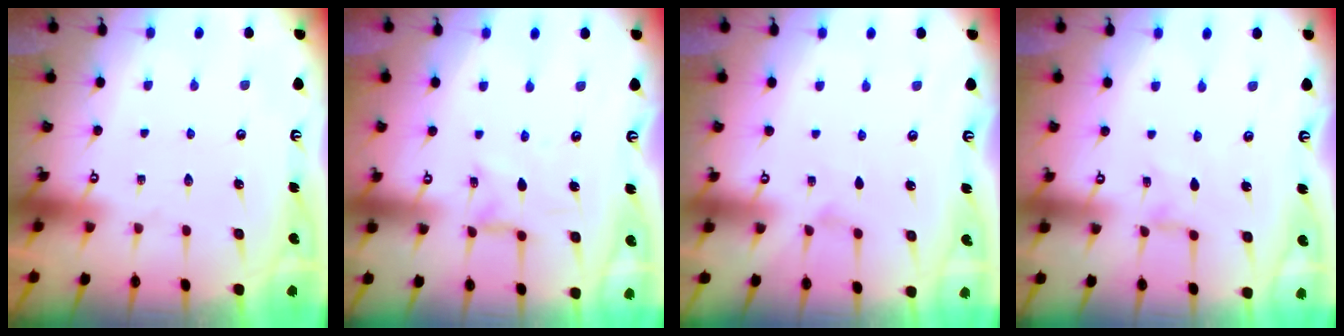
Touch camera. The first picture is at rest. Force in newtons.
{"total": 1.4, "press": 1.4, "slide": 0.3}
{"total": 1.0, "press": 0.9, "slide": 0.3}
{"total": 0.6, "press": 0.5, "slide": 0.3}